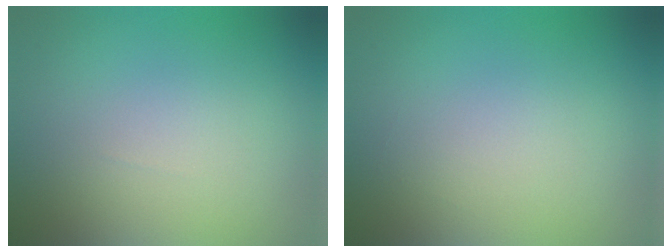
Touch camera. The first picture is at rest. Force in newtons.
{"total": 0.0}